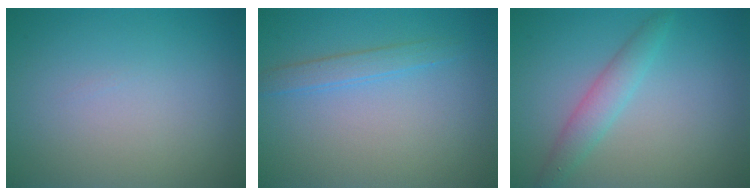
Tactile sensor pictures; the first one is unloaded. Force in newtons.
{"total": 1.7, "press": 1.7, "slide": 0.0}
{"total": 2.4, "press": 2.4, "slide": 0.1}